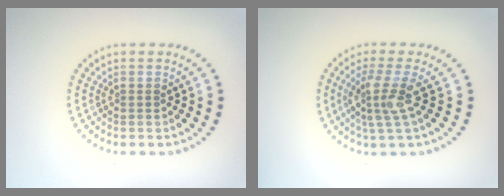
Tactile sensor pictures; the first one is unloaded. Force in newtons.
{"total": 3.2, "press": 2.5, "slide": 1.9}